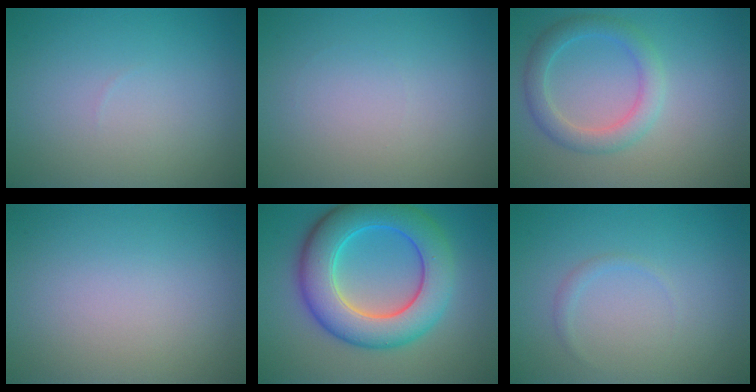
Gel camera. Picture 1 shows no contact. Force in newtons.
{"total": 0.0}
{"total": 3.1, "press": 3.1, "slide": 0.1}
{"total": 0.0}
{"total": 9.2, "press": 9.2, "slide": 0.1}
{"total": 0.7, "press": 0.7, "slide": 0.1}